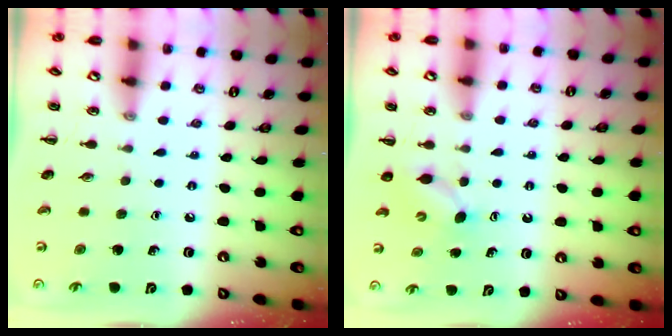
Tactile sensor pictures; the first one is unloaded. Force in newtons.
{"total": 3.9, "press": 3.8, "slide": 1.1}